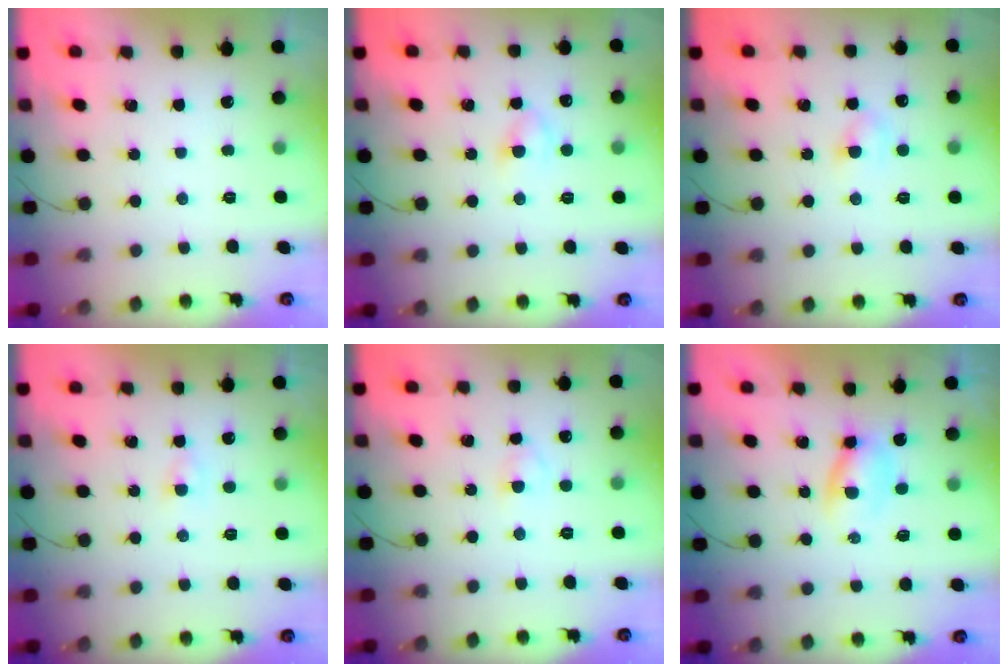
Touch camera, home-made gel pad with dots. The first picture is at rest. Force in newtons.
{"total": 3.0, "press": 2.7, "slide": 1.2}
{"total": 3.2, "press": 3.0, "slide": 1.1}
{"total": 1.5, "press": 1.4, "slide": 0.6}
{"total": 2.6, "press": 2.4, "slide": 1.1}
{"total": 2.2, "press": 2.0, "slide": 1.1}